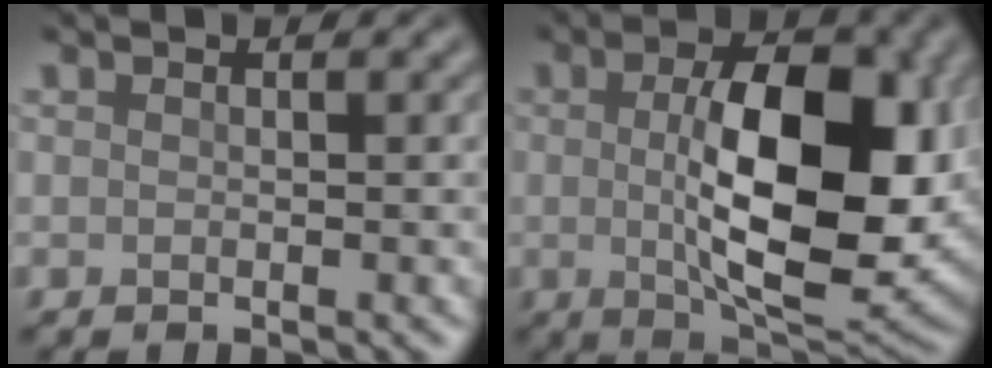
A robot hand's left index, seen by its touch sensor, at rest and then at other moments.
{"total": 12.3, "force": [0.1, 5.5, 10.9], "torque": [-0.171, -0.006, 0.007]}